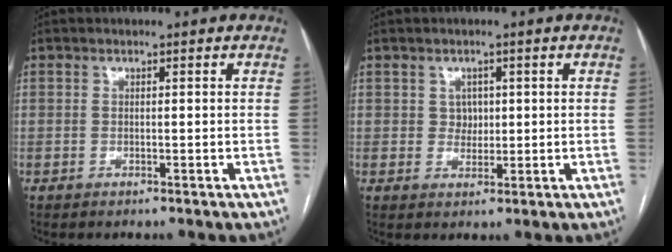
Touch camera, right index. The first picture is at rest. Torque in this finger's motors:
{"motor_torque": [0.19, 0.17, 0.01, -0.01]}